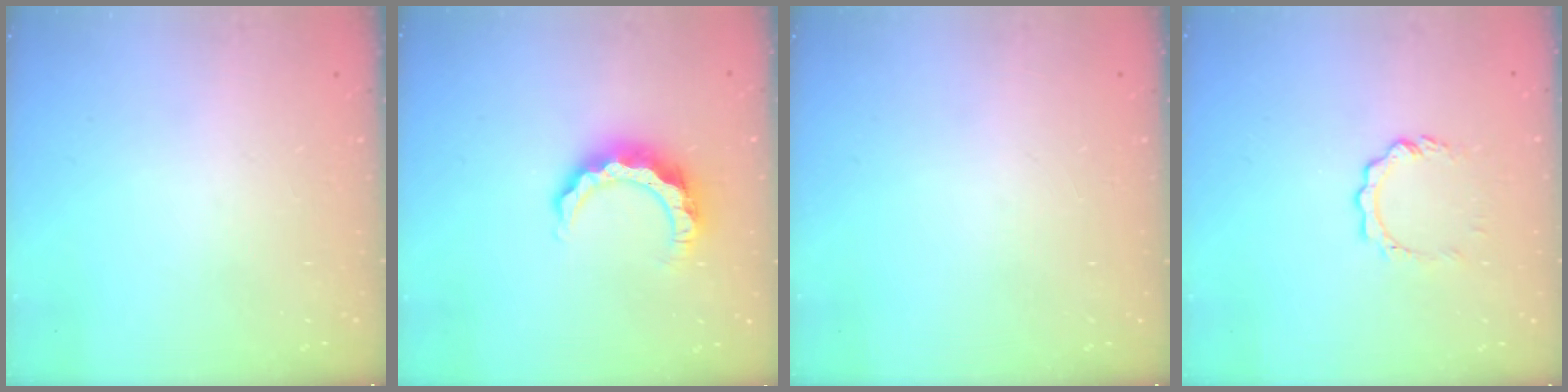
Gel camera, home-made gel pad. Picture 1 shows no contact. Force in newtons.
{"total": 8.6, "press": 8.5, "slide": 1.0}
{"total": 0.0}
{"total": 4.7, "press": 4.7, "slide": 0.4}